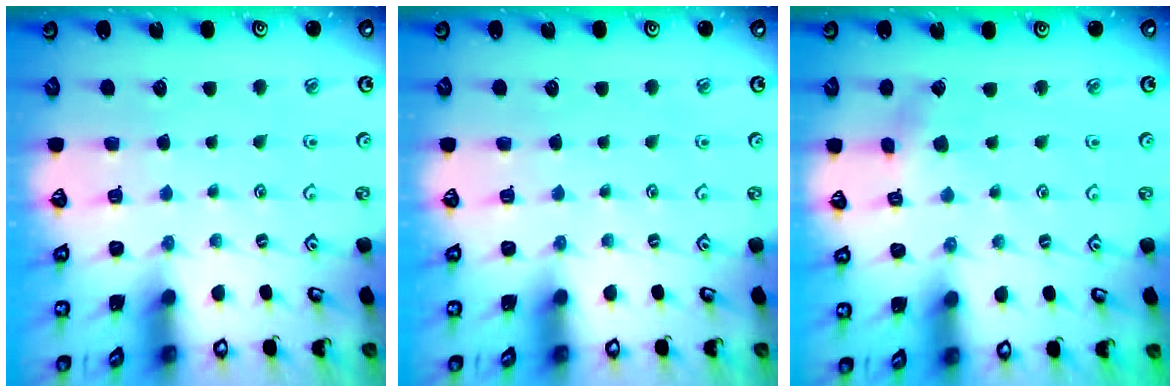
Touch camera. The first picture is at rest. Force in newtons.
{"total": 0.0}
{"total": 2.7, "press": 2.6, "slide": 0.3}